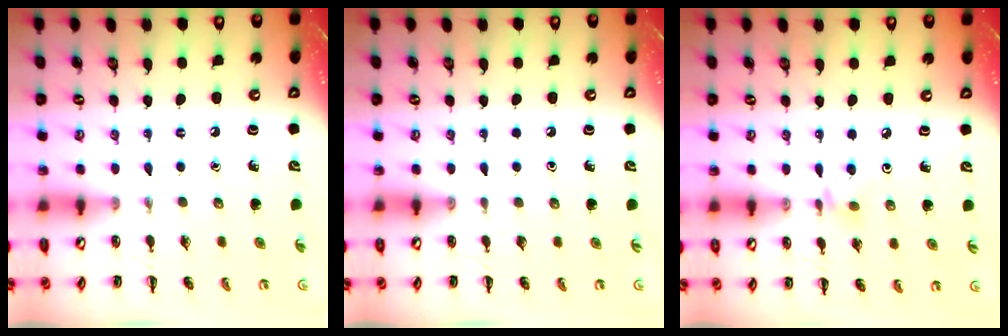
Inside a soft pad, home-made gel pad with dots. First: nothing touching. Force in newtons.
{"total": 0.0}
{"total": 4.0, "press": 3.9, "slide": 1.2}